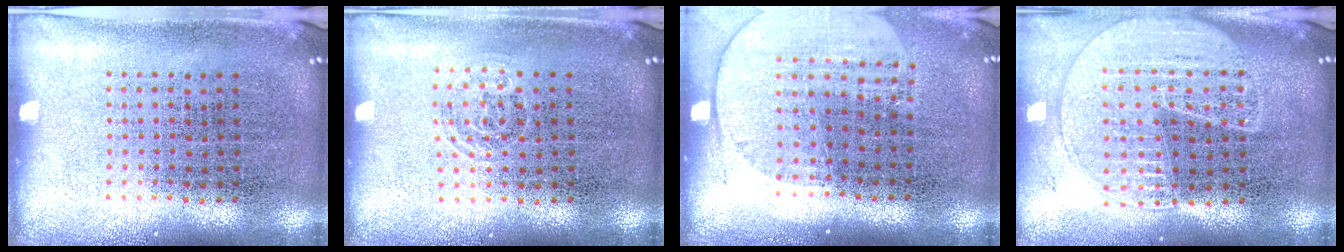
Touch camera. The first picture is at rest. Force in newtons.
{"total": 0.7, "press": 0.4, "slide": 0.6}
{"total": 1.7, "press": 1.5, "slide": 0.7}
{"total": 1.7, "press": 1.6, "slide": 0.6}